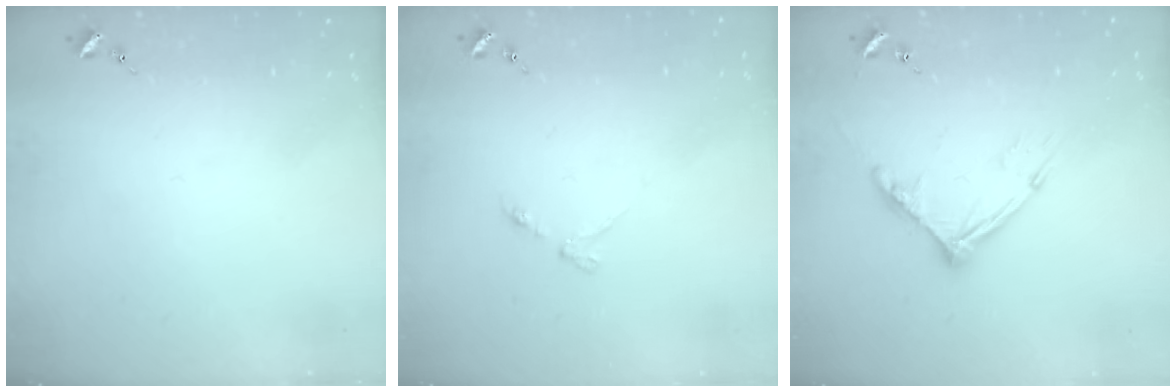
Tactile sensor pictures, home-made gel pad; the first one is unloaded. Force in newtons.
{"total": 3.2, "press": 3.1, "slide": 0.5}
{"total": 12.8, "press": 12.7, "slide": 1.2}